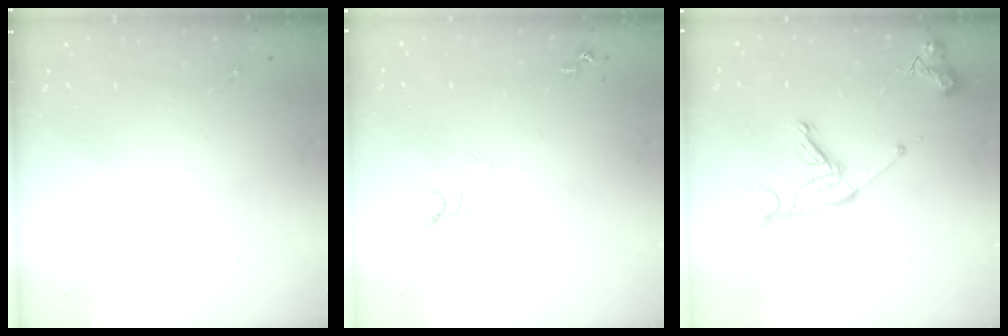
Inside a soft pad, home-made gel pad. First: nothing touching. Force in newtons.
{"total": 5.6, "press": 5.6, "slide": 0.0}
{"total": 15.6, "press": 15.6, "slide": 1.2}